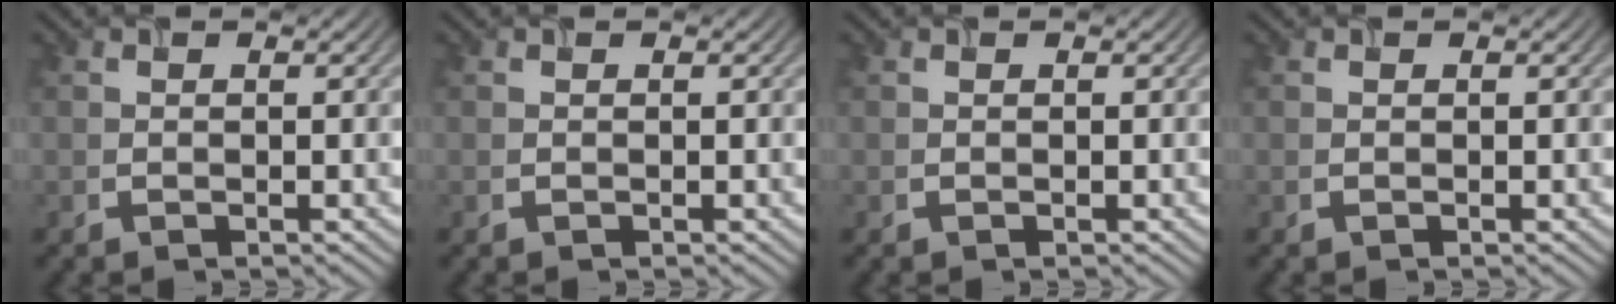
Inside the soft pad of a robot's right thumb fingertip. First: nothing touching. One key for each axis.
{"total": 0.0}
{"total": 0.0}
{"total": 0.0}